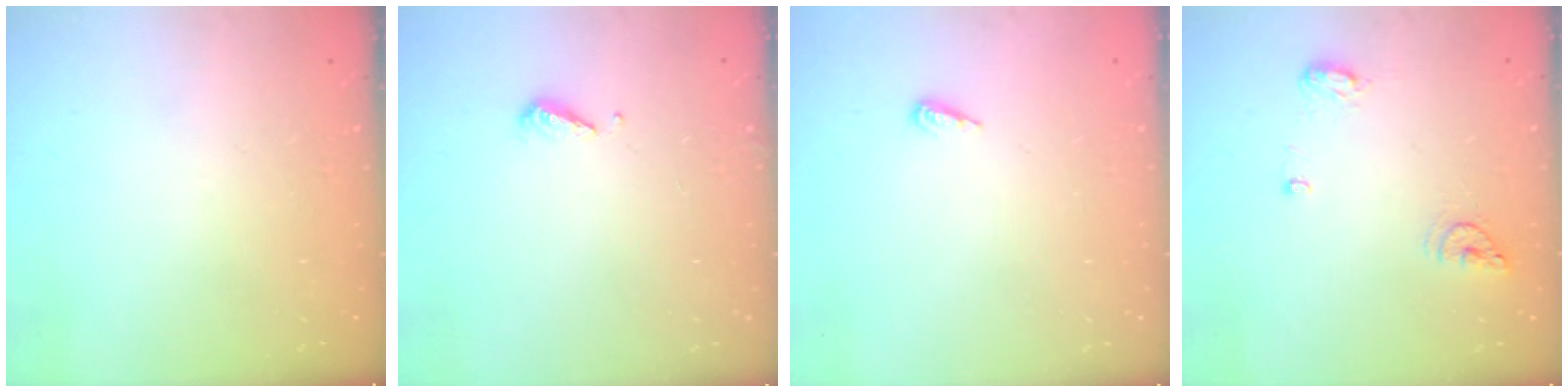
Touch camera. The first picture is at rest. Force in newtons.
{"total": 3.9, "press": 3.9, "slide": 0.4}
{"total": 6.0, "press": 6.0, "slide": 0.6}
{"total": 11.0, "press": 8.3, "slide": 7.1}